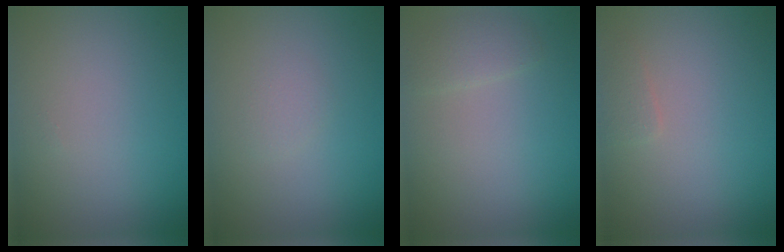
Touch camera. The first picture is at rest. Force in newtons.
{"total": 0.8, "press": 0.8, "slide": 0.1}
{"total": 1.4, "press": 1.4, "slide": 0.1}
{"total": 0.9, "press": 0.9, "slide": 0.0}